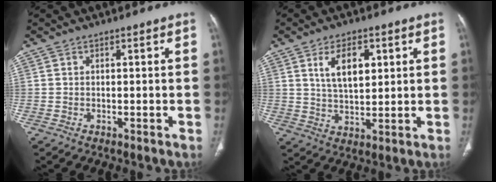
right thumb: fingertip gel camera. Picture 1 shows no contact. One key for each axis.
{"total": 8.2, "fx": 3.0, "fy": 4.2, "fz": 6.4, "tx": -0.094, "ty": -0.012, "tz": 0.060}